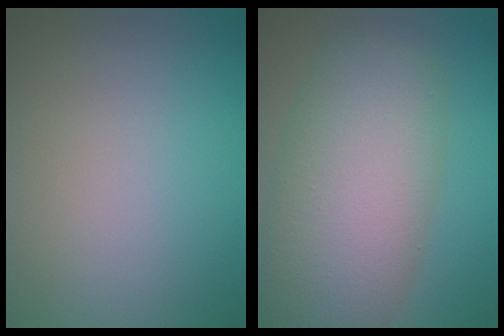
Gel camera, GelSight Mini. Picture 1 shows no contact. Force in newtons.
{"total": 10.4, "press": 10.4, "slide": 0.2}